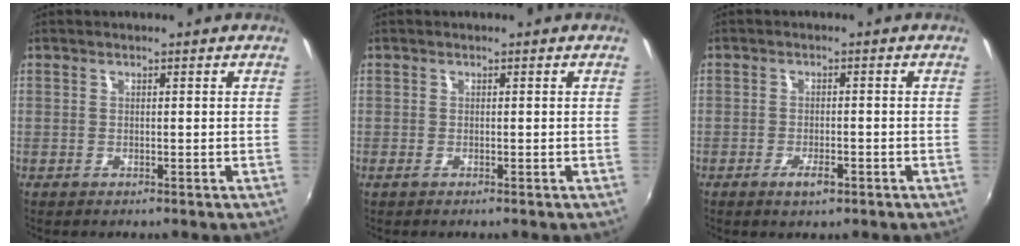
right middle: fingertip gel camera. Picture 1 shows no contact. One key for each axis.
{"total": 0.6, "fx": -0.3, "fy": 0.0, "fz": 0.5, "tx": -0.012, "ty": -0.002, "tz": -0.007}
{"total": 3.0, "fx": -1.8, "fy": 1.0, "fz": 2.2, "tx": -0.047, "ty": -0.003, "tz": -0.031}